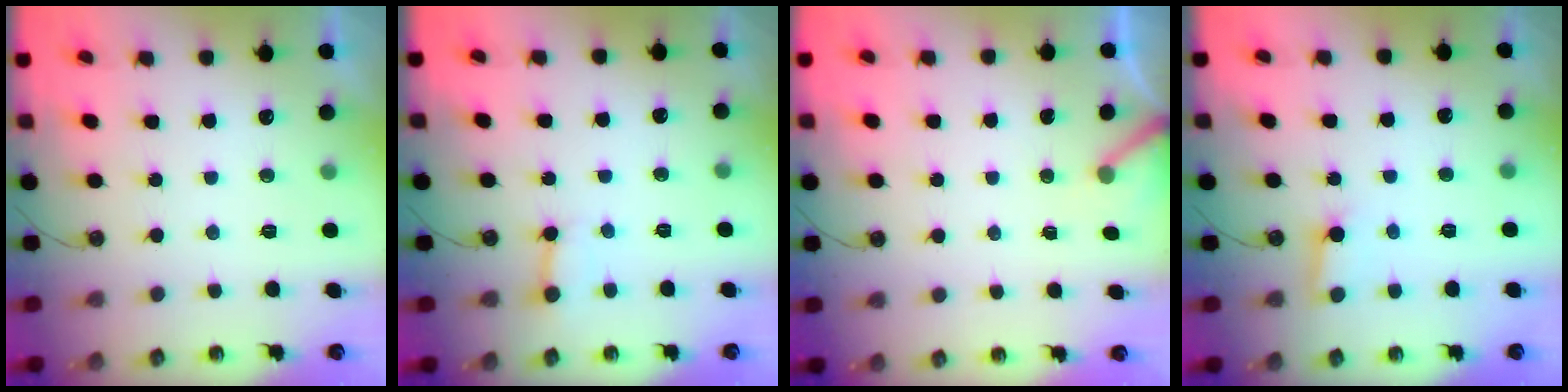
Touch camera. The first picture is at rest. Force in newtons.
{"total": 2.9, "press": 2.9, "slide": 0.4}
{"total": 3.8, "press": 3.8, "slide": 0.2}
{"total": 2.9, "press": 2.9, "slide": 0.2}